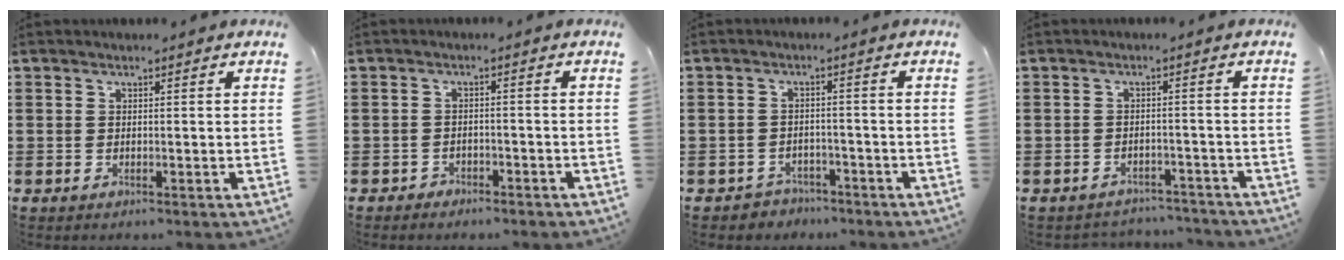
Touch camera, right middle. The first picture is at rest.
{"total": 1.9, "force": [-1.8, 0.6, -0.1], "torque": [-0.005, 0.003, -0.041]}
{"total": 2.3, "force": [-2.1, 0.8, -0.3], "torque": [-0.005, 0.003, -0.049]}
{"total": 2.6, "force": [-2.5, 0.4, -0.1], "torque": [-0.005, 0.000, -0.055]}